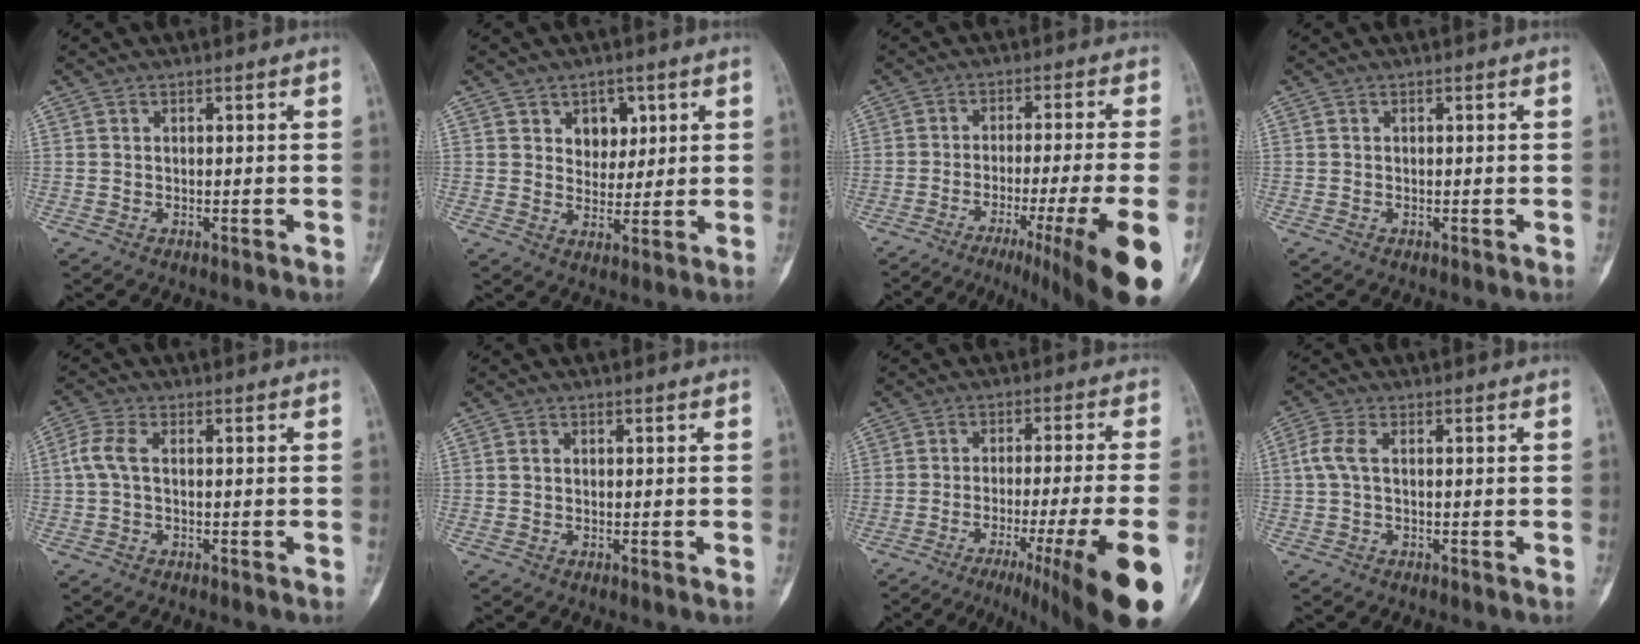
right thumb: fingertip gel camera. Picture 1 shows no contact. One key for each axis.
{"total": 5.8, "fx": 2.4, "fy": 4.4, "fz": 2.9, "tx": -0.009, "ty": -0.012, "tz": 0.036}
{"total": 18.8, "fx": -9.6, "fy": 0.5, "fz": 16.1, "tx": -0.190, "ty": 0.017, "tz": -0.144}
{"total": 0.0}
{"total": 4.1, "fx": 0.0, "fy": 2.0, "fz": 3.6, "tx": -0.095, "ty": 0.008, "tz": -0.005}
{"total": 1.0, "fx": 0.0, "fy": 0.7, "fz": 0.8, "tx": -0.010, "ty": 0.000, "tz": -0.001}
{"total": 22.1, "fx": -11.4, "fy": 1.8, "fz": 18.8, "tx": -0.224, "ty": 0.032, "tz": -0.169}
{"total": 3.6, "fx": 0.2, "fy": 1.6, "fz": 3.2, "tx": -0.089, "ty": 0.006, "tz": -0.001}